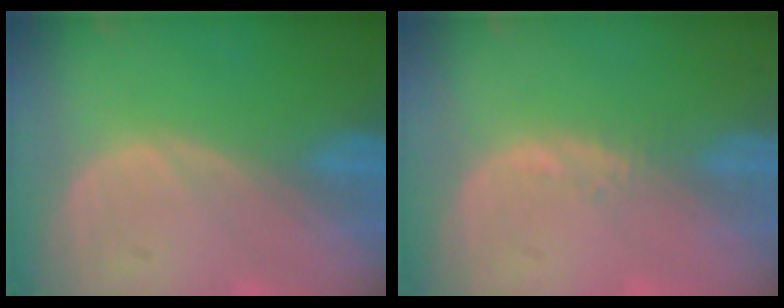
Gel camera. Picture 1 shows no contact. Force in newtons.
{"total": 0.9, "press": 0.8, "slide": 0.4}